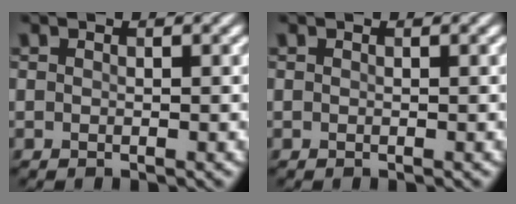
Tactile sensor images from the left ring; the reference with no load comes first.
{"total": 0.0}